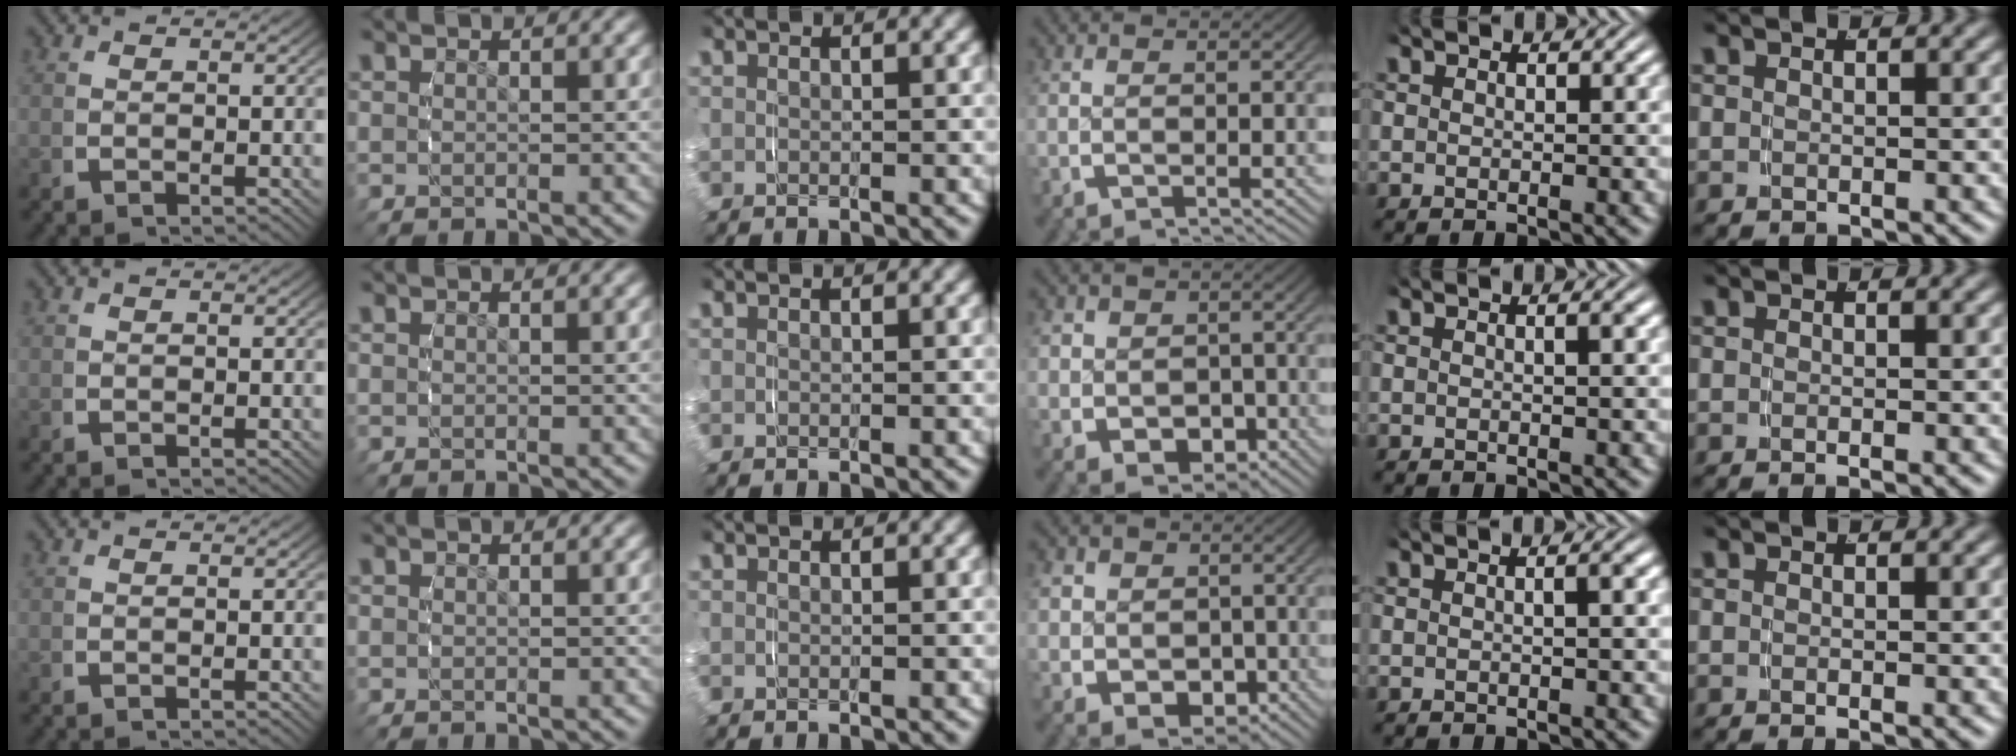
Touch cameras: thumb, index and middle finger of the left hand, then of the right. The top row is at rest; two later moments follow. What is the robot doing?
{"motion": "grasp_and_lifting", "object": "paper towel"}